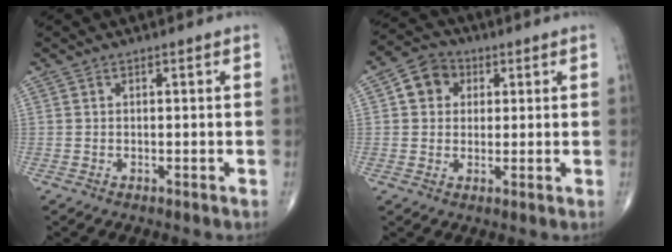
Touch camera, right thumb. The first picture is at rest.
{"total": 6.5, "force": [1.7, 5.5, 3.0], "torque": [-0.029, 0.007, 0.019]}